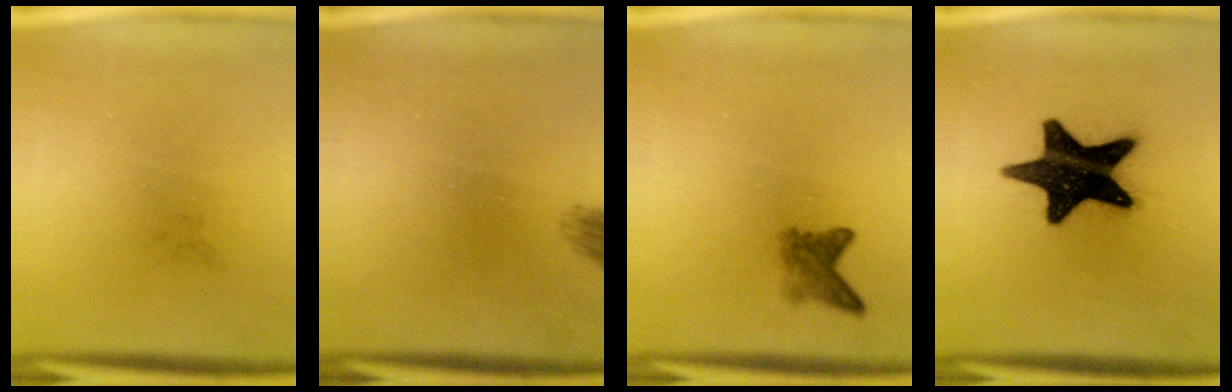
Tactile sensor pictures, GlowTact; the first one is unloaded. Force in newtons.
{"total": 1.3}
{"total": 2.3}
{"total": 19.5}